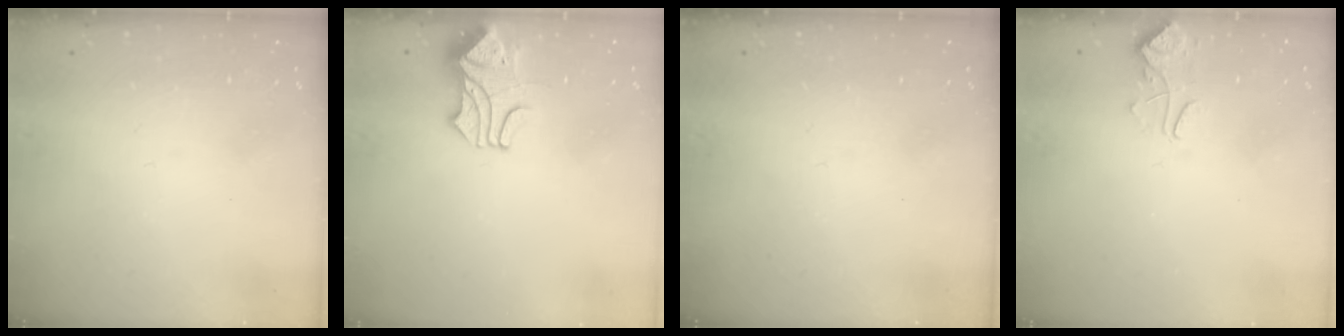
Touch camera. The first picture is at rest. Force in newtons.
{"total": 1.7, "press": 1.3, "slide": 1.1}
{"total": 0.0}
{"total": 3.5, "press": 3.4, "slide": 0.7}